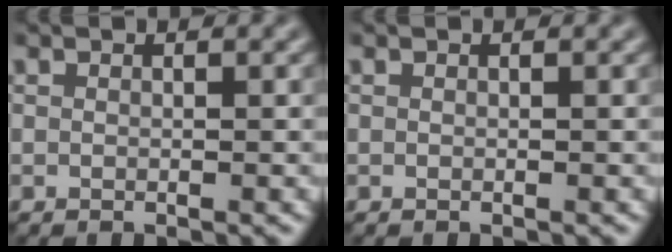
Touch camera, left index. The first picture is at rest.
{"total": 0.0}